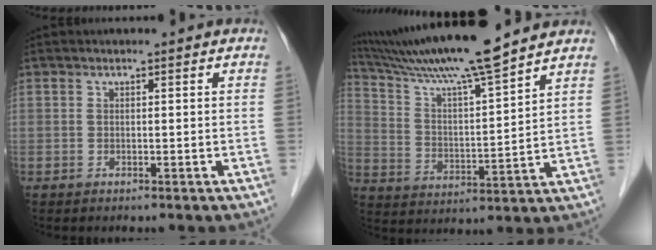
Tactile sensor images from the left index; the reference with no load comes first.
{"total": 16.0, "force": [13.9, -0.9, 7.9], "torque": [-0.148, 0.009, 0.237]}